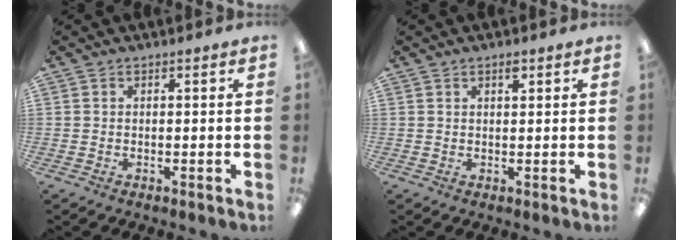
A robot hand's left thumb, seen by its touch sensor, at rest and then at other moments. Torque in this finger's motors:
{"motor_torque": [-0.04, 0.04, -0.29, 0.22, -0.01]}